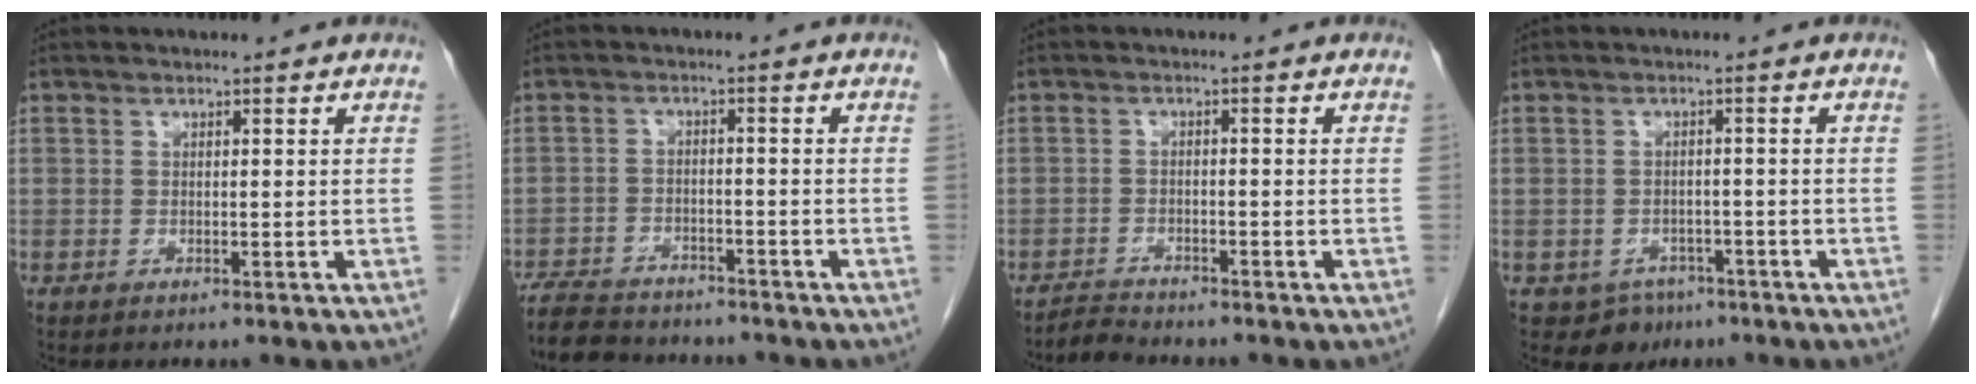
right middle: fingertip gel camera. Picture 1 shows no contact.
{"total": 9.6, "force": [-8.7, 2.8, 2.9], "torque": [-0.049, -0.001, -0.133]}
{"total": 2.1, "force": [-2.1, -0.1, -0.3], "torque": [0.008, -0.012, -0.037]}
{"total": 4.0, "force": [-2.6, 3.0, 0.6], "torque": [-0.006, 0.008, -0.031]}